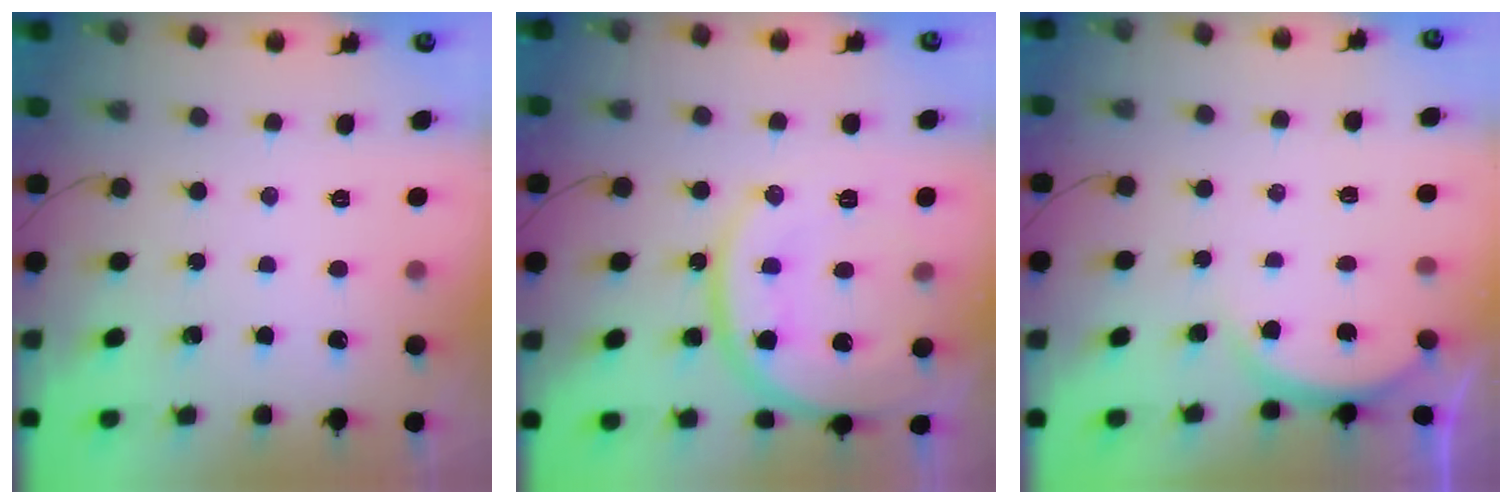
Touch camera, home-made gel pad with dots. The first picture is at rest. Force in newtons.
{"total": 19.1, "press": 19.0, "slide": 2.5}
{"total": 3.4, "press": 3.3, "slide": 0.5}